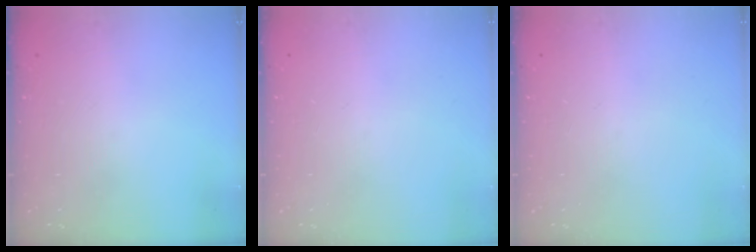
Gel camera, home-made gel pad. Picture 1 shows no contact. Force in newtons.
{"total": 0.0}
{"total": 0.0}